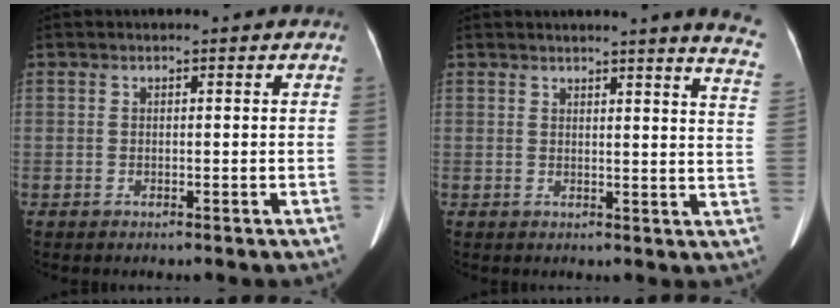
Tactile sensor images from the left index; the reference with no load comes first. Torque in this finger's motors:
{"motor_torque": [-0.87, -1.27, -0.04, 0.04]}